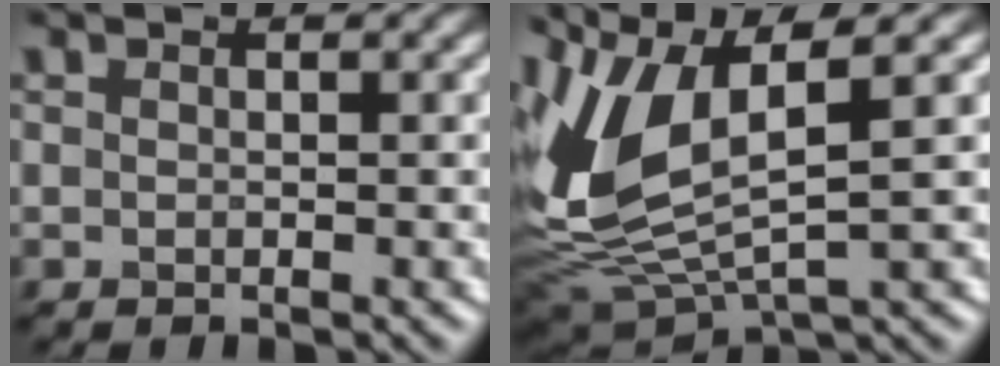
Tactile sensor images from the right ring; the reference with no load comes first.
{"total": 9.2, "force": [2.0, 3.8, 8.1], "torque": [-0.189, -0.003, 0.043]}